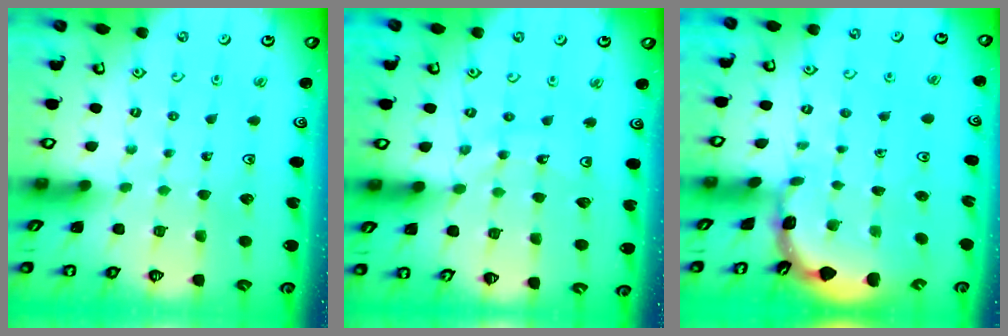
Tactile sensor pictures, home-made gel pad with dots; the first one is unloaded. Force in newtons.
{"total": 10.3, "press": 10.2, "slide": 1.2}
{"total": 1.8, "press": 1.8, "slide": 0.1}